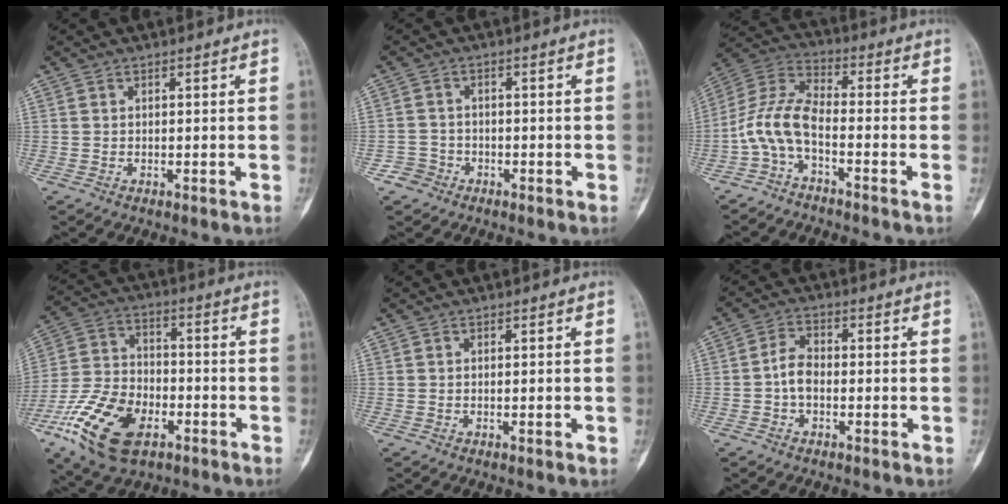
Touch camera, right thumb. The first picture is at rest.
{"total": 3.1, "force": [-1.7, 2.5, -0.3], "torque": [0.017, 0.016, -0.036]}
{"total": 7.0, "force": [-3.3, 3.0, 5.4], "torque": [-0.131, 0.056, -0.085]}
{"total": 17.6, "force": [-8.2, 10.1, 11.9], "torque": [-0.225, 0.028, -0.150]}
{"total": 0.8, "force": [-0.3, 0.3, 0.7], "torque": [-0.011, 0.000, 0.000]}
{"total": 4.5, "force": [-1.1, 2.9, 3.2], "torque": [-0.053, 0.016, -0.027]}